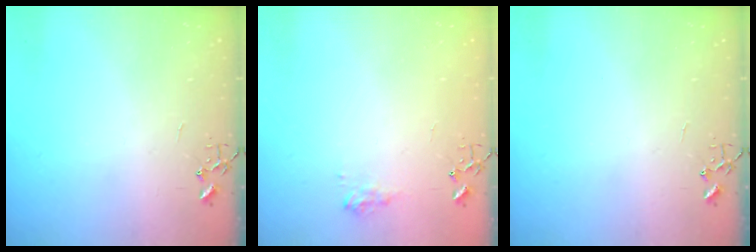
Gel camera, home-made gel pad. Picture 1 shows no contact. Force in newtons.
{"total": 7.7, "press": 7.7, "slide": 0.4}
{"total": 0.0}